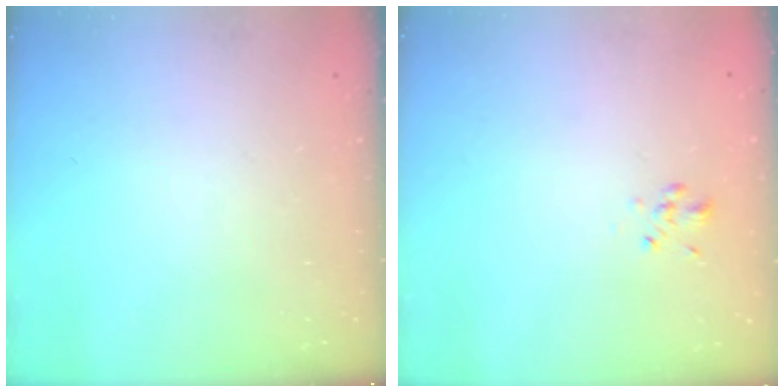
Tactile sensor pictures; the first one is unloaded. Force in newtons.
{"total": 2.8, "press": 2.4, "slide": 1.4}